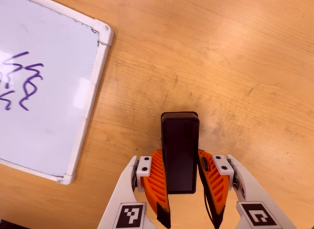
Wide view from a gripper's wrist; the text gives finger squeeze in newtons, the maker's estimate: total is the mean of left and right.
{"total": 4.6, "left": 3.5, "right": 5.8}